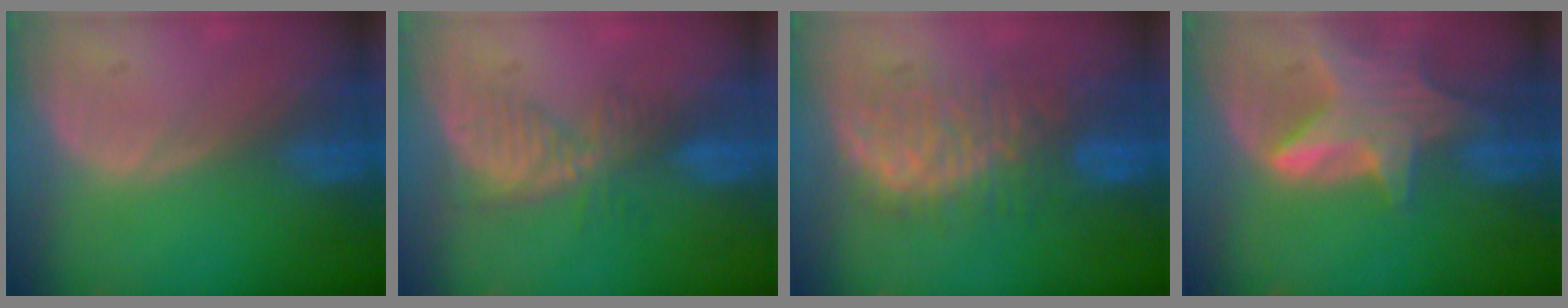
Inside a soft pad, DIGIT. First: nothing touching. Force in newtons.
{"total": 5.3, "press": 5.0, "slide": 1.8}
{"total": 8.9, "press": 8.6, "slide": 2.1}
{"total": 8.1, "press": 7.3, "slide": 3.6}